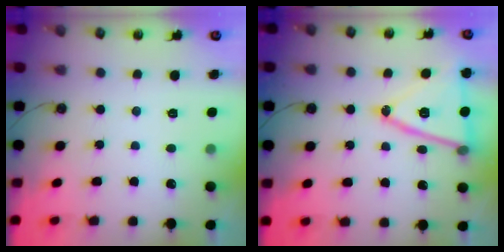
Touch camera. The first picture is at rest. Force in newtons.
{"total": 18.1, "press": 17.8, "slide": 3.6}